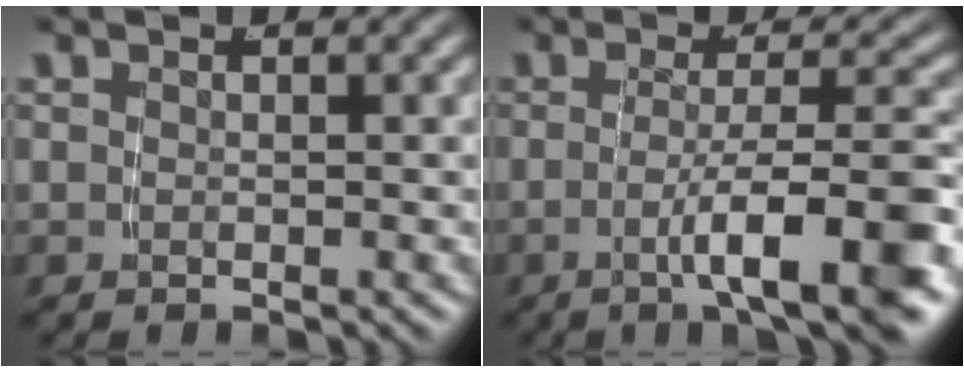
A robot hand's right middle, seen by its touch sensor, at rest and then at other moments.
{"total": 8.2, "force": [-3.3, 1.2, 7.5], "torque": [-0.105, -0.008, -0.047]}